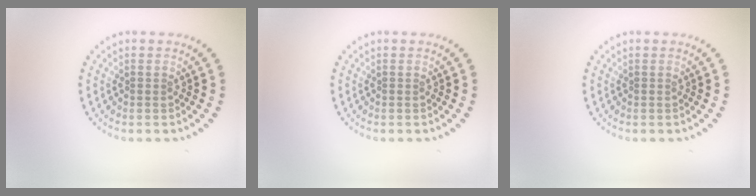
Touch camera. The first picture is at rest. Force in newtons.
{"total": 0.0}
{"total": 0.0}